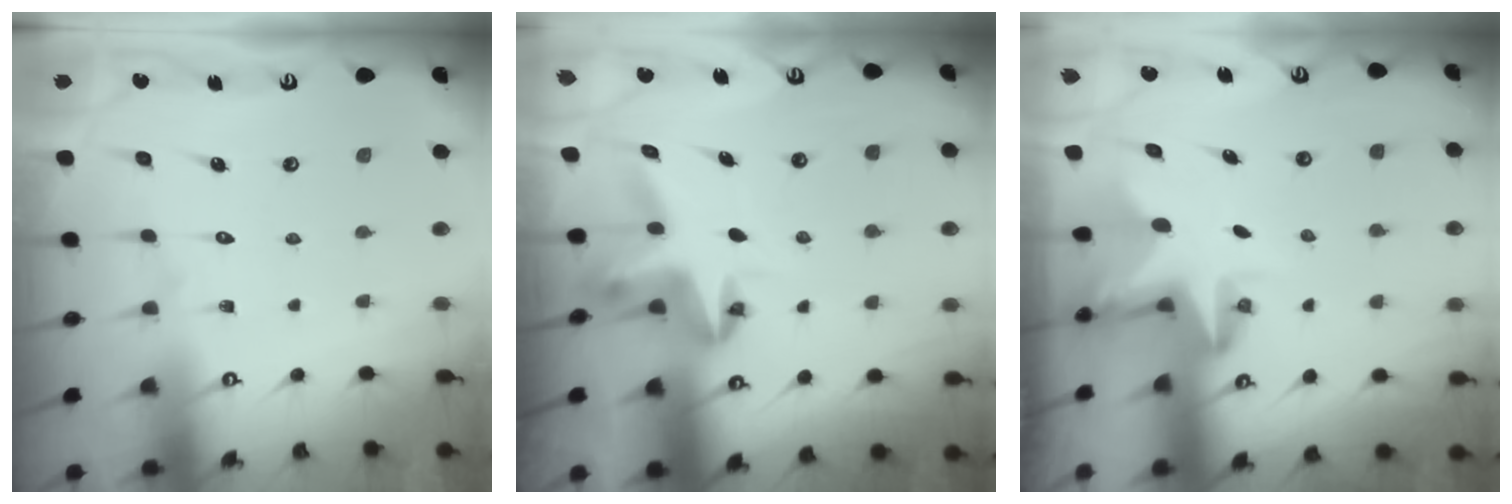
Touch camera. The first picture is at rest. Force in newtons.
{"total": 5.5, "press": 5.5, "slide": 0.3}
{"total": 3.3, "press": 3.3, "slide": 0.2}